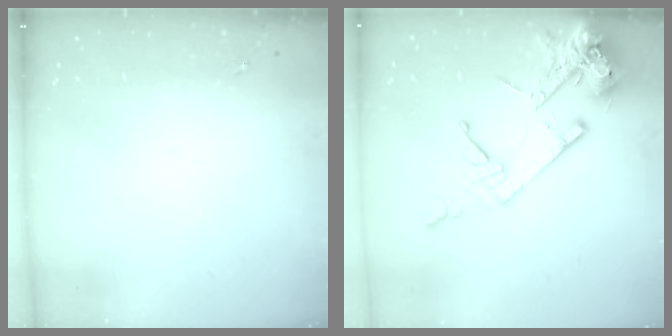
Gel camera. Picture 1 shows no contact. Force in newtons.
{"total": 16.9, "press": 16.7, "slide": 2.4}